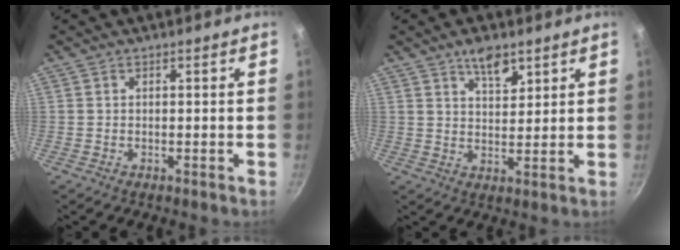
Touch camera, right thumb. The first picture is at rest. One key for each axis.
{"total": 6.1, "fx": 3.9, "fy": 2.8, "fz": 3.8, "tx": -0.051, "ty": -0.024, "tz": 0.064}